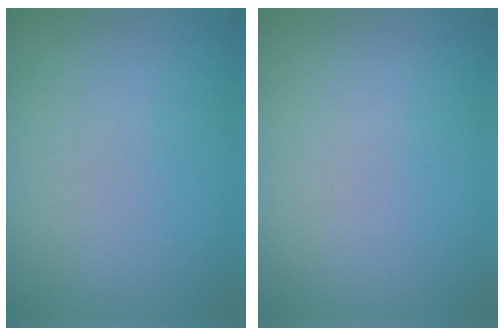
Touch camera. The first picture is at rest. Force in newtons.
{"total": 0.0}